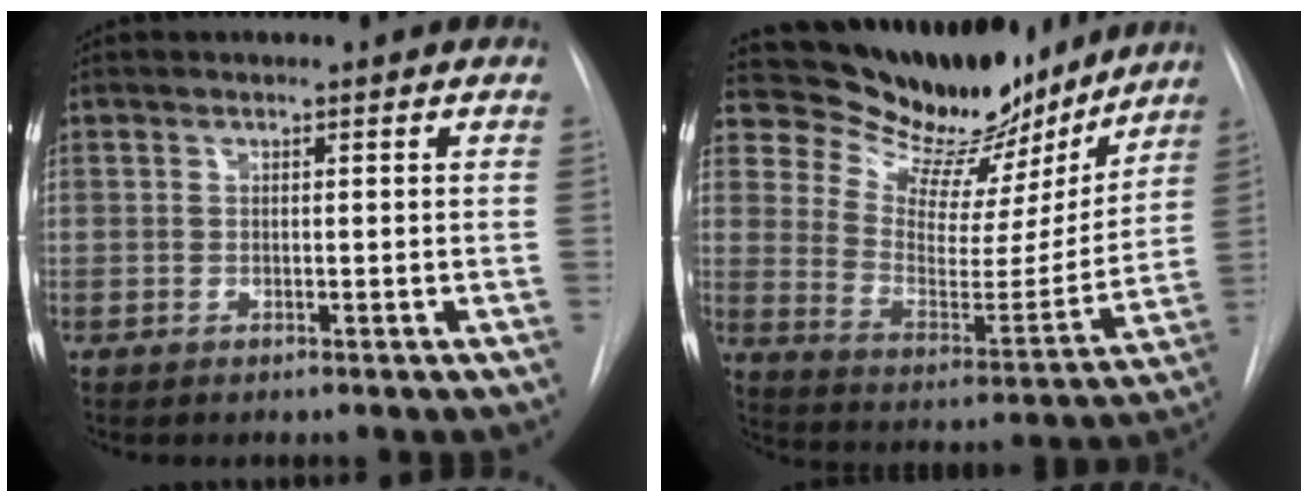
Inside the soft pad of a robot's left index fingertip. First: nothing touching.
{"total": 20.5, "force": [18.4, 6.5, 6.1], "torque": [-0.090, -0.031, 0.267]}